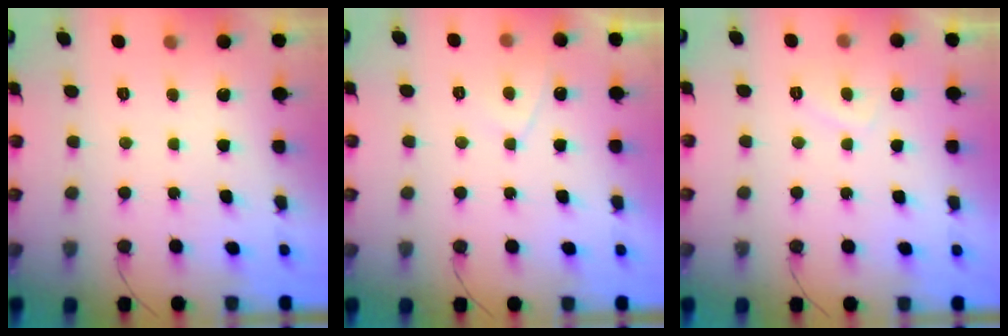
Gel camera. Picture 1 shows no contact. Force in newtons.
{"total": 2.4, "press": 2.4, "slide": 0.5}
{"total": 2.7, "press": 2.5, "slide": 0.9}